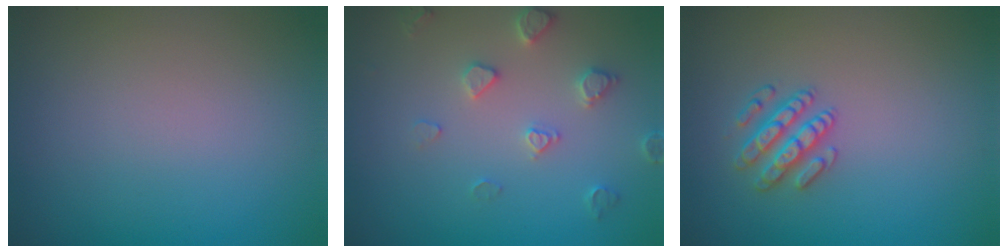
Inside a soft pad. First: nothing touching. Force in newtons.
{"total": 2.5, "press": 2.4, "slide": 0.5}
{"total": 2.5, "press": 2.4, "slide": 0.5}